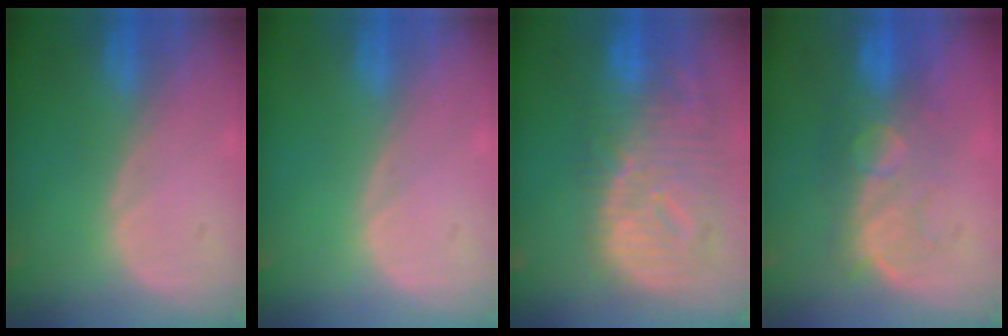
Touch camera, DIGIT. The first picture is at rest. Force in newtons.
{"total": 0.0}
{"total": 12.4, "press": 10.7, "slide": 6.3}
{"total": 8.2, "press": 7.8, "slide": 2.5}